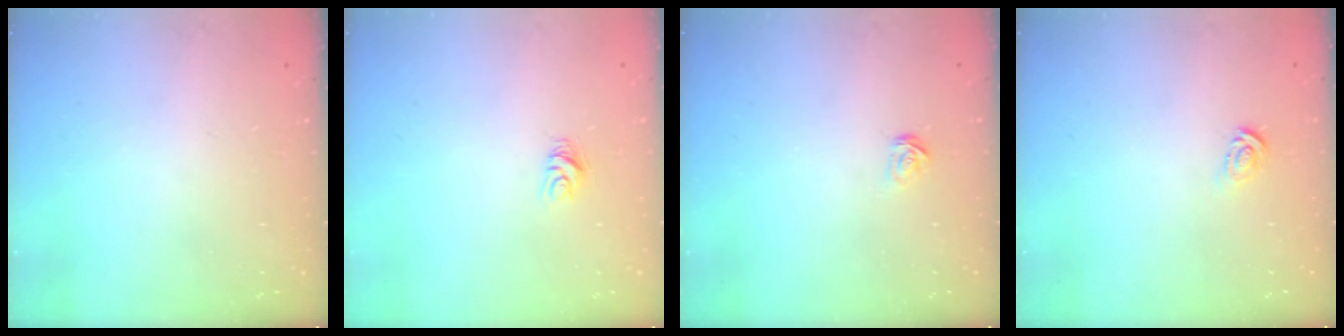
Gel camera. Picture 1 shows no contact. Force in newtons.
{"total": 5.0, "press": 5.0, "slide": 0.3}
{"total": 2.5, "press": 2.5, "slide": 0.2}
{"total": 3.1, "press": 3.1, "slide": 0.2}